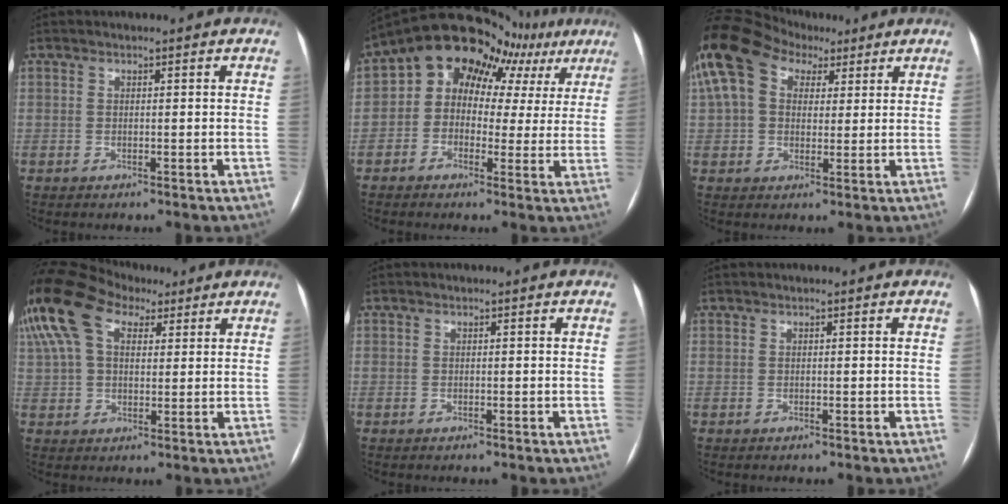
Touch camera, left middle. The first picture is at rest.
{"total": 12.8, "force": [6.5, 9.0, 6.3], "torque": [-0.075, 0.053, 0.072]}
{"total": 14.5, "force": [7.1, 9.7, 8.1], "torque": [-0.201, 0.065, 0.128]}
{"total": 16.1, "force": [8.8, 9.2, 9.8], "torque": [-0.245, 0.068, 0.164]}
{"total": 0.0}
{"total": 0.0}